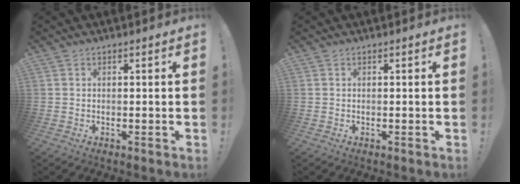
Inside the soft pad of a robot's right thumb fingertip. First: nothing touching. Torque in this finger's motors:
{"motor_torque": [-0.02, 0.17, 0.24, 0.06, 0.00]}